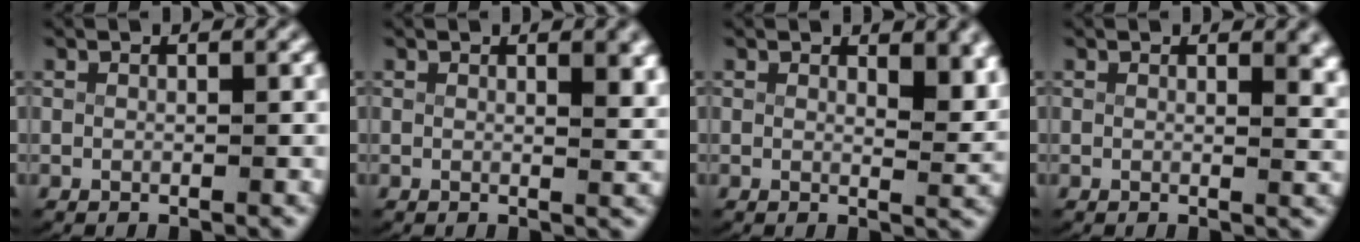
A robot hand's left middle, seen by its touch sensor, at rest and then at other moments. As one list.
[{"total": 1.6, "force": [0.9, 0.2, 1.2], "torque": [-0.012, -0.009, 0.015]}, {"total": 2.9, "force": [1.8, 1.1, 2.1], "torque": [-0.023, -0.023, 0.032]}, {"total": 1.8, "force": [1.2, 0.4, 1.3], "torque": [-0.010, -0.012, 0.019]}]